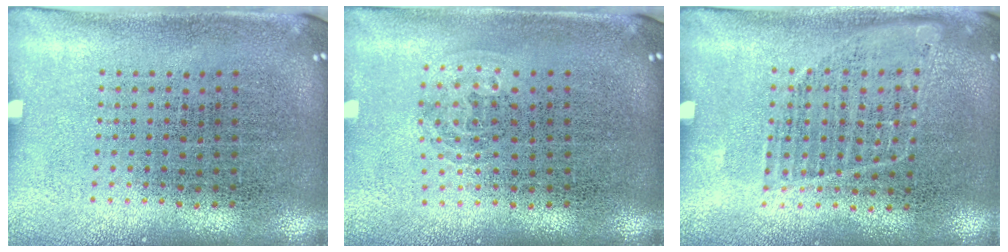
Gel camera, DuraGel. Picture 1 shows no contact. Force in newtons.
{"total": 1.0, "press": 0.6, "slide": 0.8}
{"total": 0.9, "press": 0.9, "slide": 0.2}